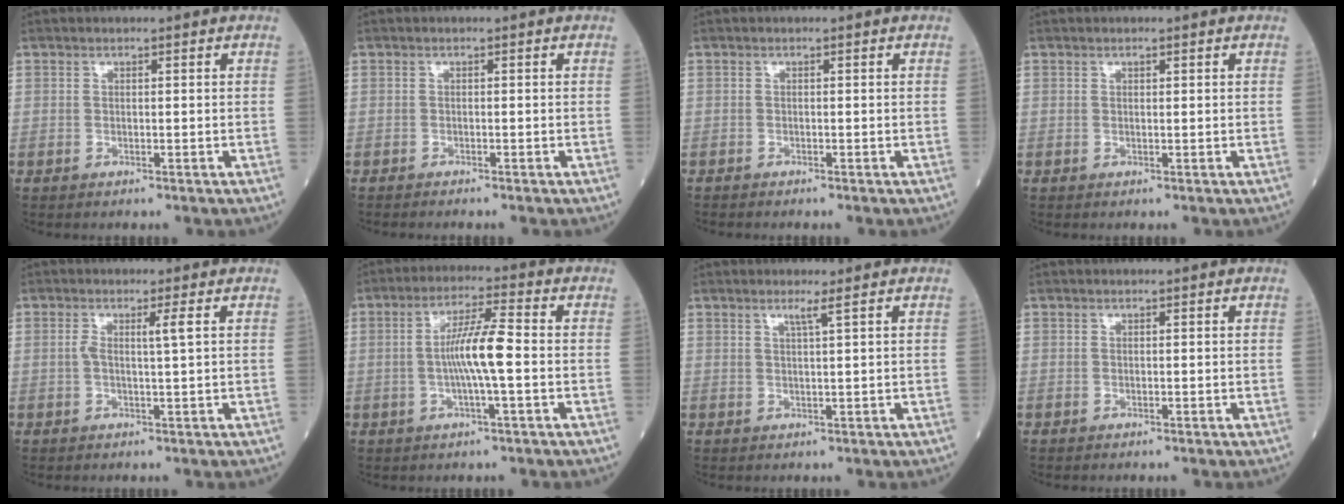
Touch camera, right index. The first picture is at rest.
{"total": 1.8, "force": [-1.6, 0.1, 0.8], "torque": [-0.013, -0.002, -0.020]}
{"total": 0.6, "force": [-0.6, 0.0, 0.0], "torque": [-0.004, -0.001, -0.015]}
{"total": 0.0}
{"total": 2.5, "force": [0.5, -0.4, 2.4], "torque": [-0.050, 0.002, 0.009]}
{"total": 7.6, "force": [-0.7, 0.1, 7.6], "torque": [-0.142, 0.005, -0.016]}
{"total": 1.5, "force": [0.9, -0.6, 1.1], "torque": [-0.028, -0.006, 0.021]}
{"total": 0.0}